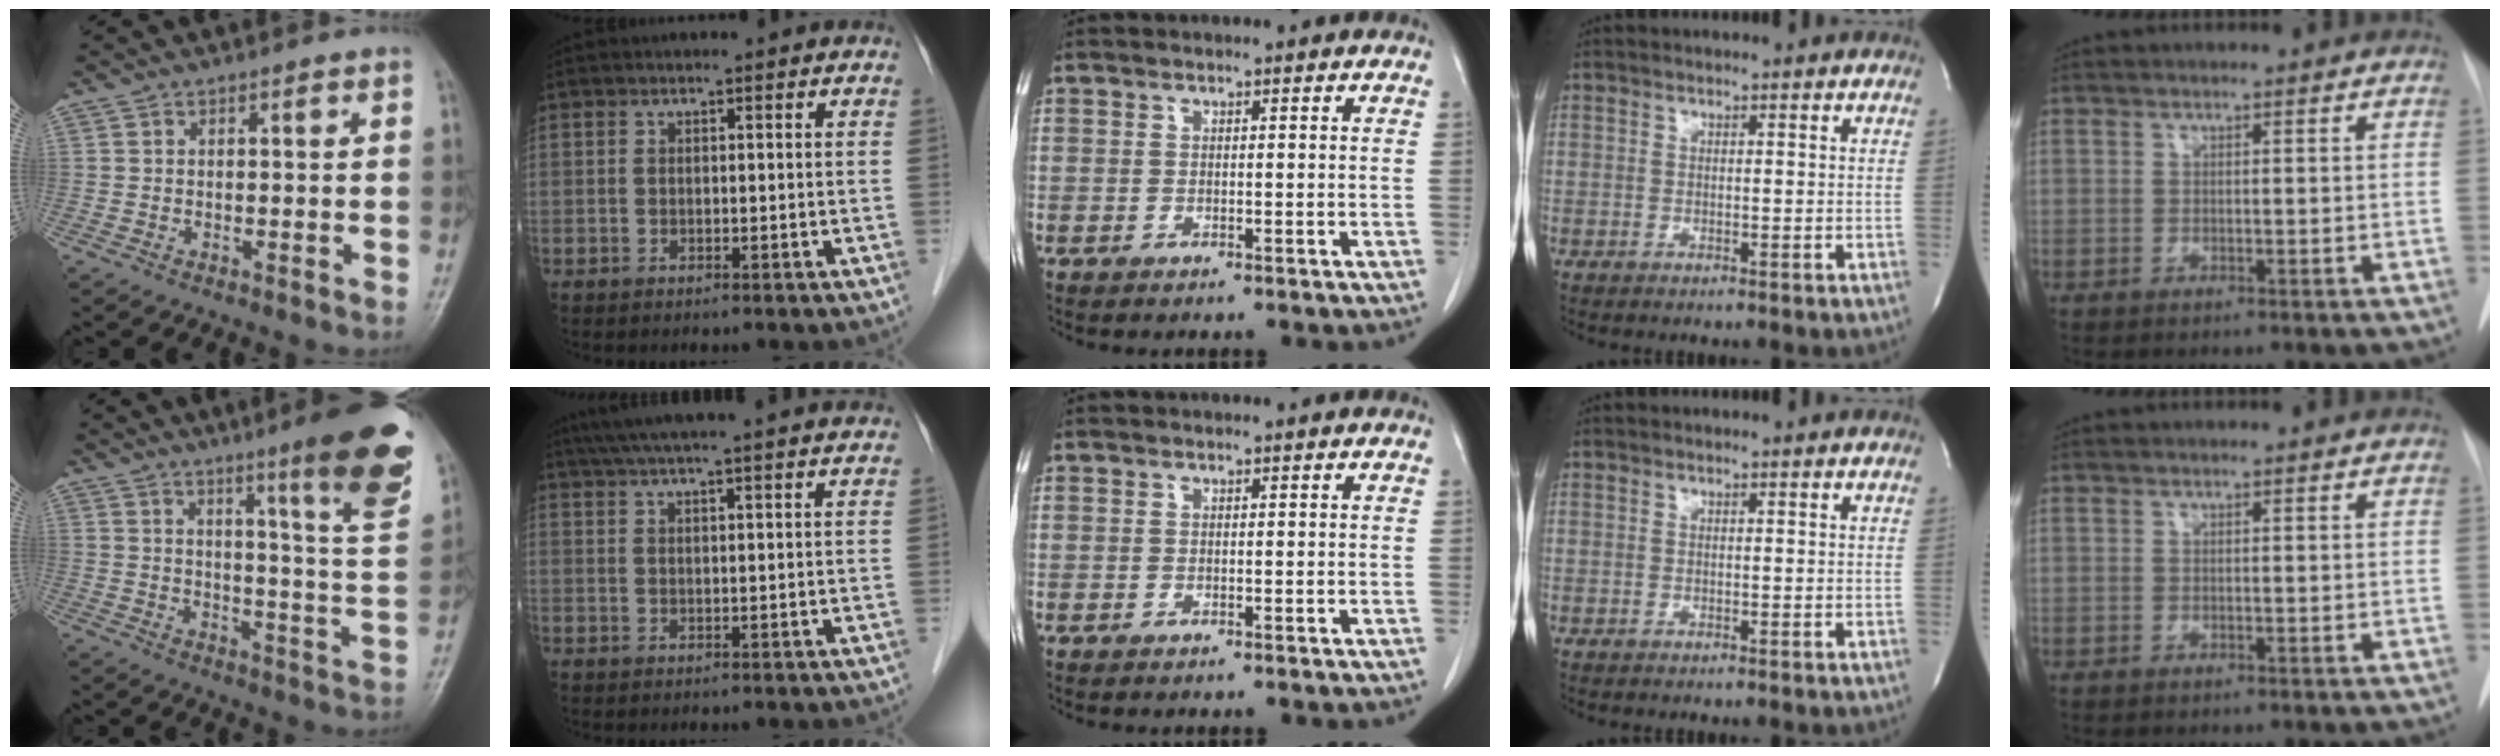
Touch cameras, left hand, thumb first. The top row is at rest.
{"thumb": {"total": 17.0, "force": [9.8, 1.5, 13.8], "torque": [-0.157, -0.060, 0.130]}, "index": {"total": 18.8, "force": [16.5, 0.3, 9.1], "torque": [-0.149, 0.034, 0.217]}}